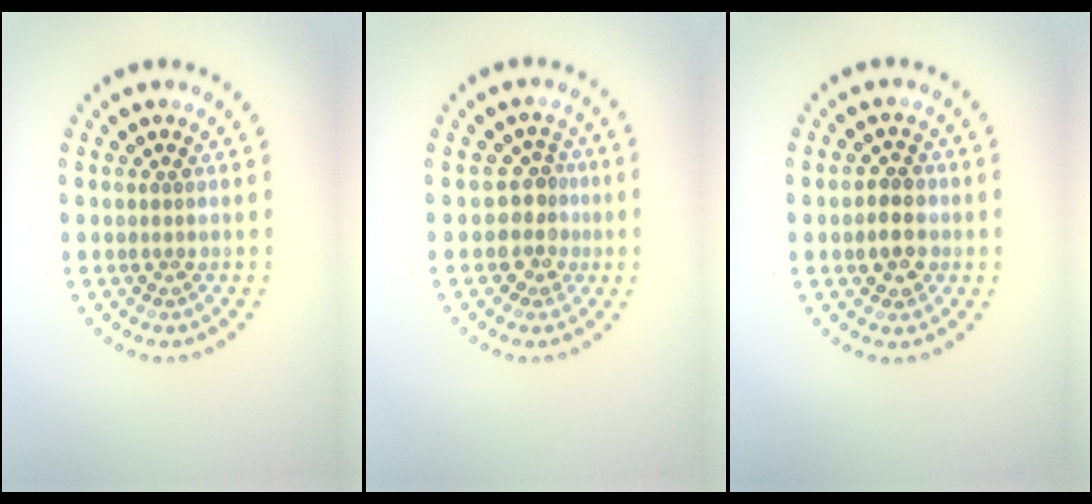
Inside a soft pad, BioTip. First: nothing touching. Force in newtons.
{"total": 2.5, "press": 1.9, "slide": 1.7}
{"total": 2.8, "press": 2.7, "slide": 0.7}